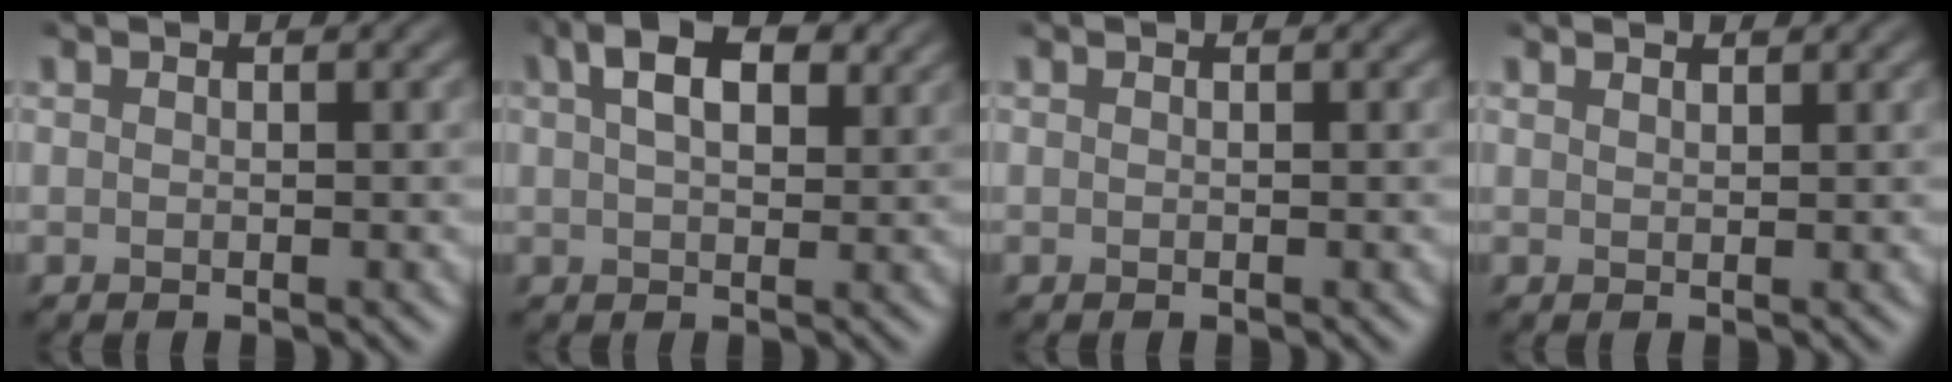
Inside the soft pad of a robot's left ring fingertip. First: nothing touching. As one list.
[{"total": 5.2, "force": [2.3, 2.7, 3.8], "torque": [-0.066, 0.010, 0.032]}, {"total": 0.0}, {"total": 0.7, "force": [0.7, 0.0, 0.0], "torque": [-0.003, 0.000, 0.017]}]